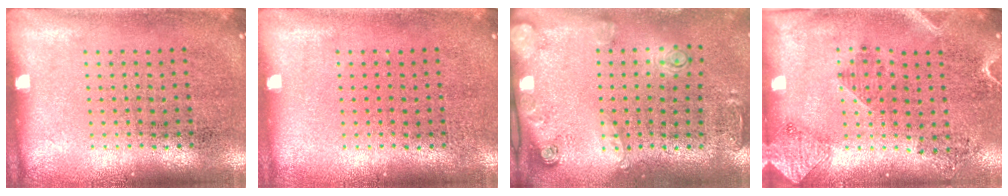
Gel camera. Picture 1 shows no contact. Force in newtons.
{"total": 0.0}
{"total": 1.8, "press": 1.4, "slide": 1.1}
{"total": 2.0, "press": 1.7, "slide": 1.1}